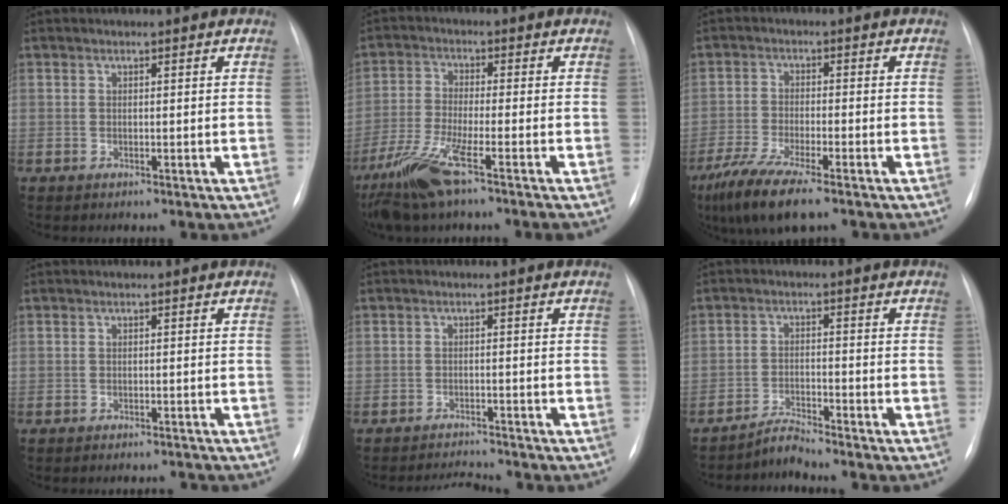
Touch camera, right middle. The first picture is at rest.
{"total": 9.0, "force": [-5.6, -0.1, 7.1], "torque": [-0.156, -0.028, -0.113]}
{"total": 9.0, "force": [-6.4, 0.9, 6.2], "torque": [-0.123, -0.027, -0.115]}
{"total": 2.7, "force": [-2.6, 0.5, 0.4], "torque": [0.006, -0.002, -0.029]}
{"total": 3.3, "force": [-3.2, -0.9, -0.3], "torque": [0.000, -0.014, -0.050]}
{"total": 3.0, "force": [-2.9, -0.9, -0.2], "torque": [0.002, -0.020, -0.053]}